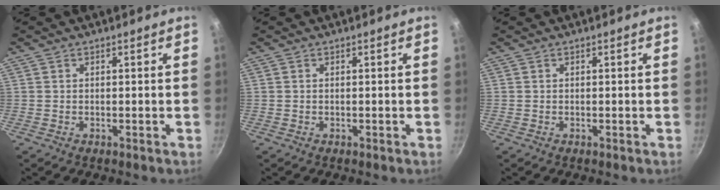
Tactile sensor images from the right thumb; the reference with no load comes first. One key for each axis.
{"total": 0.0}
{"total": 0.0}